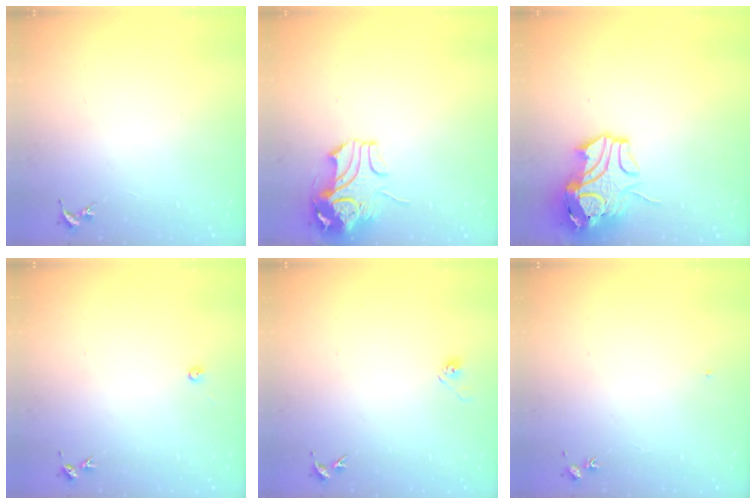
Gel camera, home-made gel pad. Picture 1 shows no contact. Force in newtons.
{"total": 9.7, "press": 9.6, "slide": 1.7}
{"total": 12.8, "press": 12.7, "slide": 1.8}
{"total": 3.0, "press": 3.0, "slide": 0.4}
{"total": 2.9, "press": 2.8, "slide": 0.8}
{"total": 4.4, "press": 4.4, "slide": 0.5}